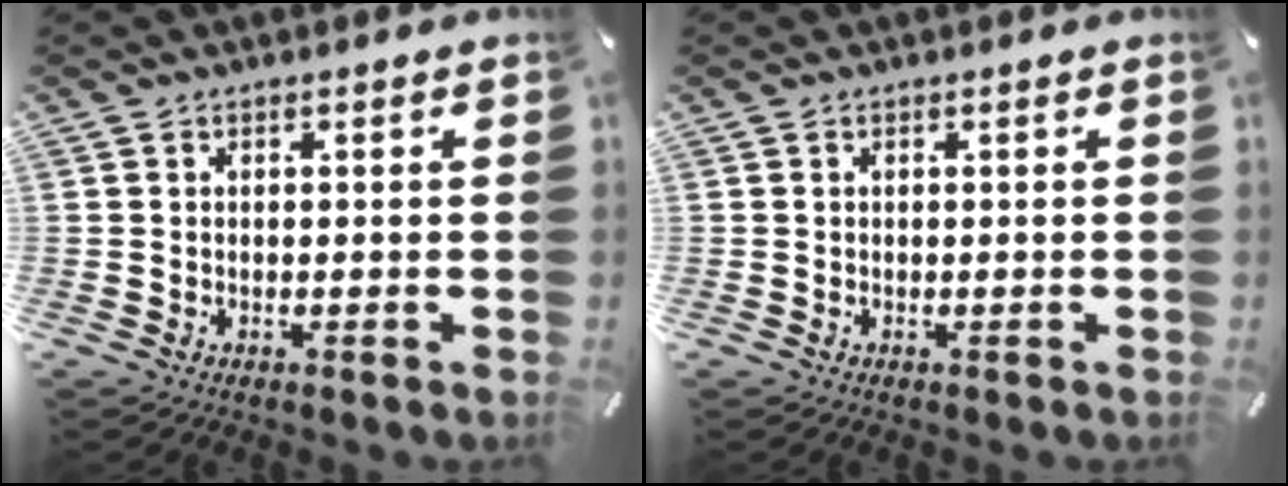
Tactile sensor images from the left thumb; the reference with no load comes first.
{"total": 0.0}